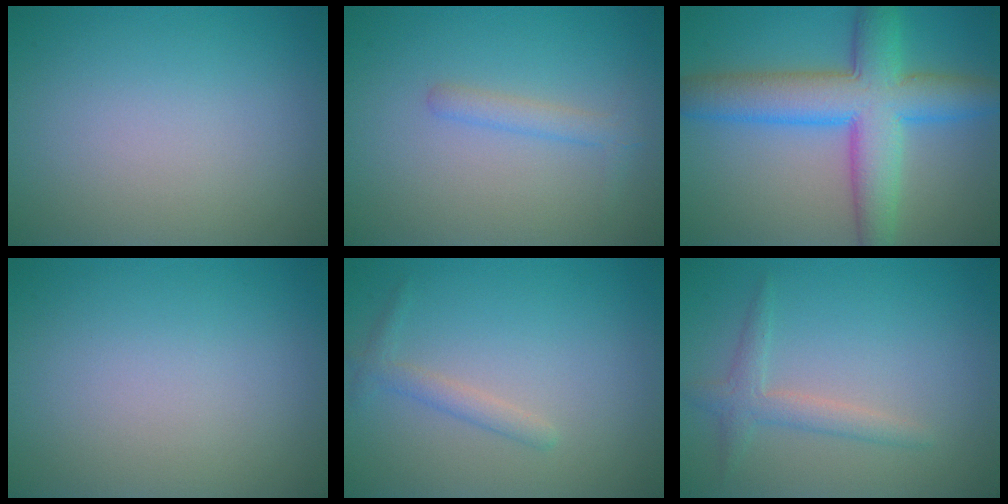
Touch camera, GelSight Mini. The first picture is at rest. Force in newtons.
{"total": 1.6, "press": 1.6, "slide": 0.1}
{"total": 8.9, "press": 8.9, "slide": 0.1}
{"total": 0.0}
{"total": 1.5, "press": 1.5, "slide": 0.1}
{"total": 2.1, "press": 2.1, "slide": 0.1}